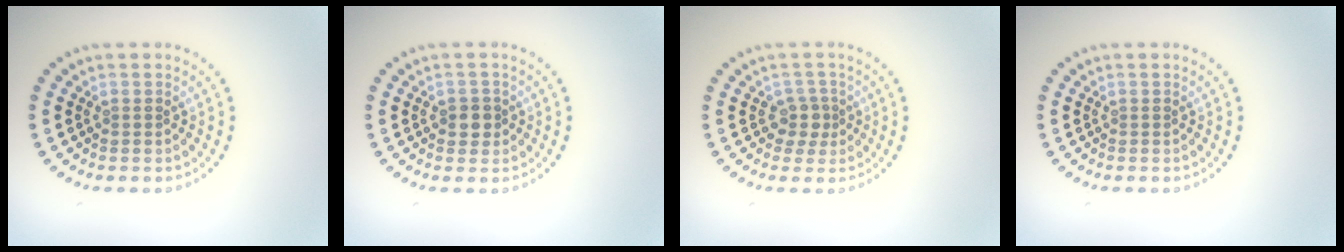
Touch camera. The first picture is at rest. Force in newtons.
{"total": 1.6, "press": 1.5, "slide": 0.5}
{"total": 1.8, "press": 1.5, "slide": 1.1}
{"total": 0.0}